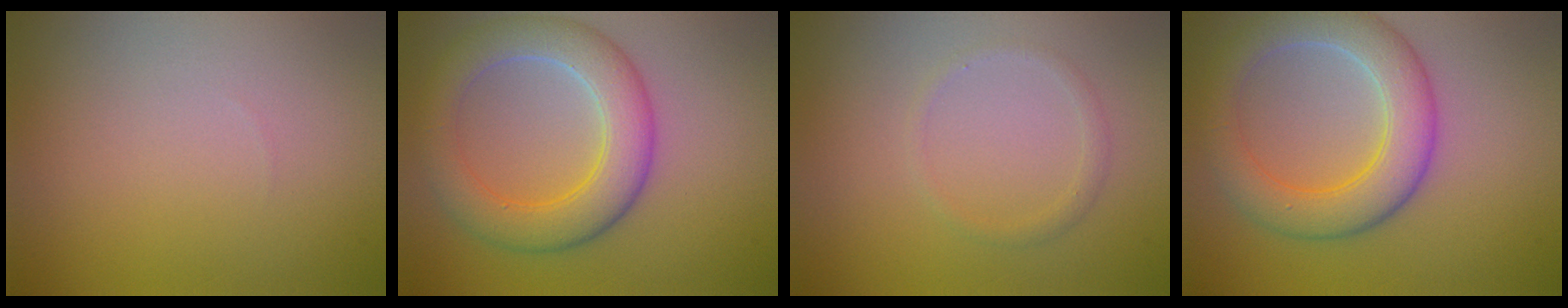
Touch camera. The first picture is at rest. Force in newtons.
{"total": 6.1, "press": 6.1, "slide": 0.4}
{"total": 0.9, "press": 0.9, "slide": 0.1}
{"total": 6.1, "press": 6.1, "slide": 0.2}